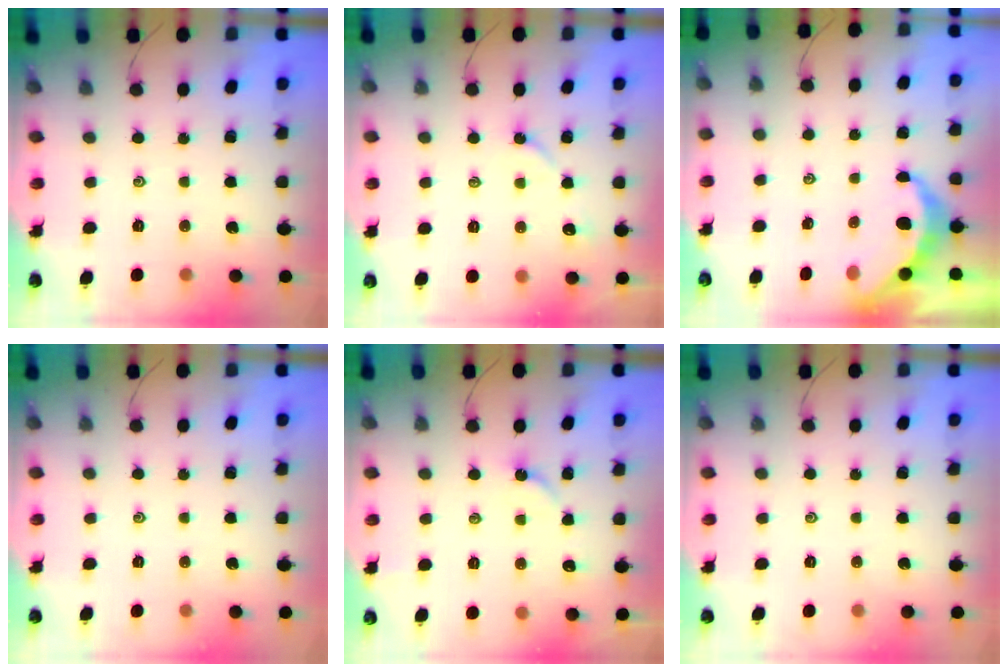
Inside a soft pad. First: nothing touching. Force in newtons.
{"total": 5.0, "press": 5.0, "slide": 0.7}
{"total": 6.5, "press": 6.5, "slide": 0.5}
{"total": 0.0}
{"total": 3.1, "press": 3.1, "slide": 0.4}
{"total": 0.0}